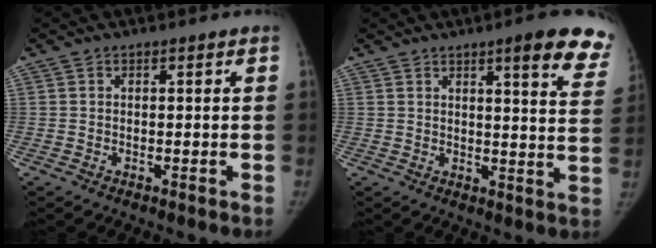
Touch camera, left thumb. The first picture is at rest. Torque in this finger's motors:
{"motor_torque": [0.46, -0.34, 1.01, -0.75, 0.11]}